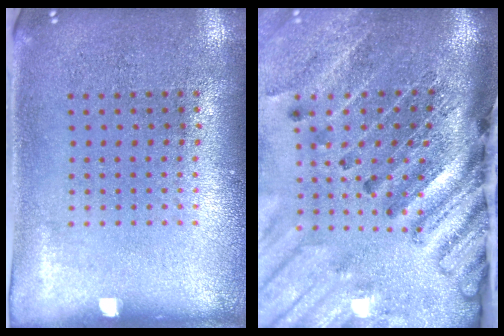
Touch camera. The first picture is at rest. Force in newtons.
{"total": 4.5, "press": 3.3, "slide": 3.0}